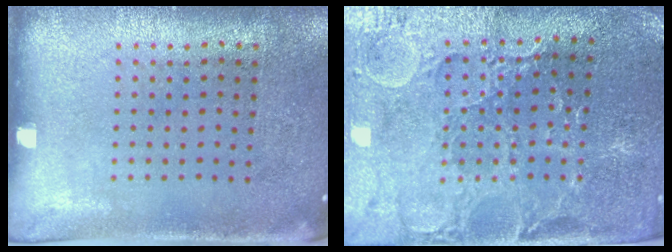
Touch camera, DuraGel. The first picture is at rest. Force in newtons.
{"total": 1.9, "press": 1.8, "slide": 0.5}